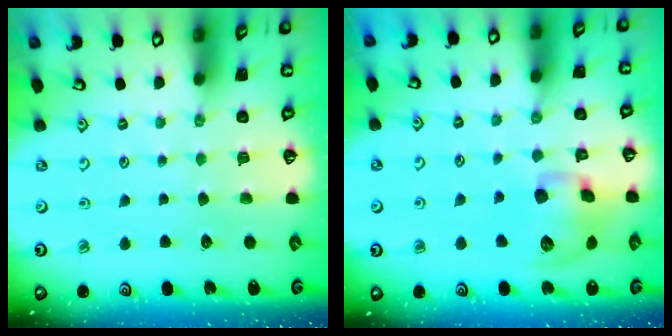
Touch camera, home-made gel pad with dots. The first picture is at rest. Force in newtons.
{"total": 12.2, "press": 12.0, "slide": 2.0}